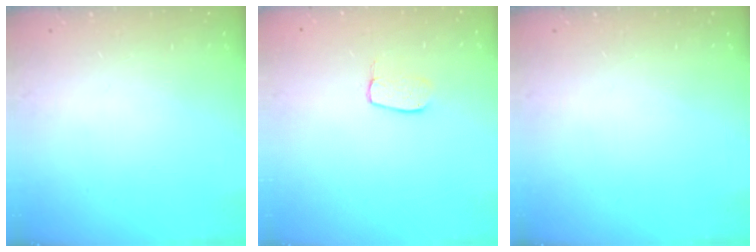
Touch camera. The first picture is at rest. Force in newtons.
{"total": 5.5, "press": 5.5, "slide": 0.3}
{"total": 0.0}